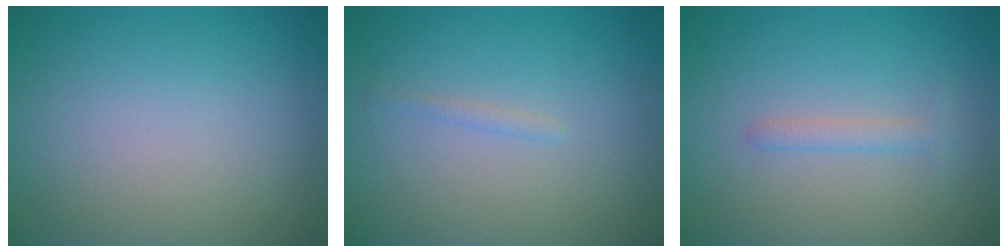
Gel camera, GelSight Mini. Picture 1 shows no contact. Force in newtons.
{"total": 0.6, "press": 0.6, "slide": 0.0}
{"total": 1.2, "press": 1.2, "slide": 0.1}